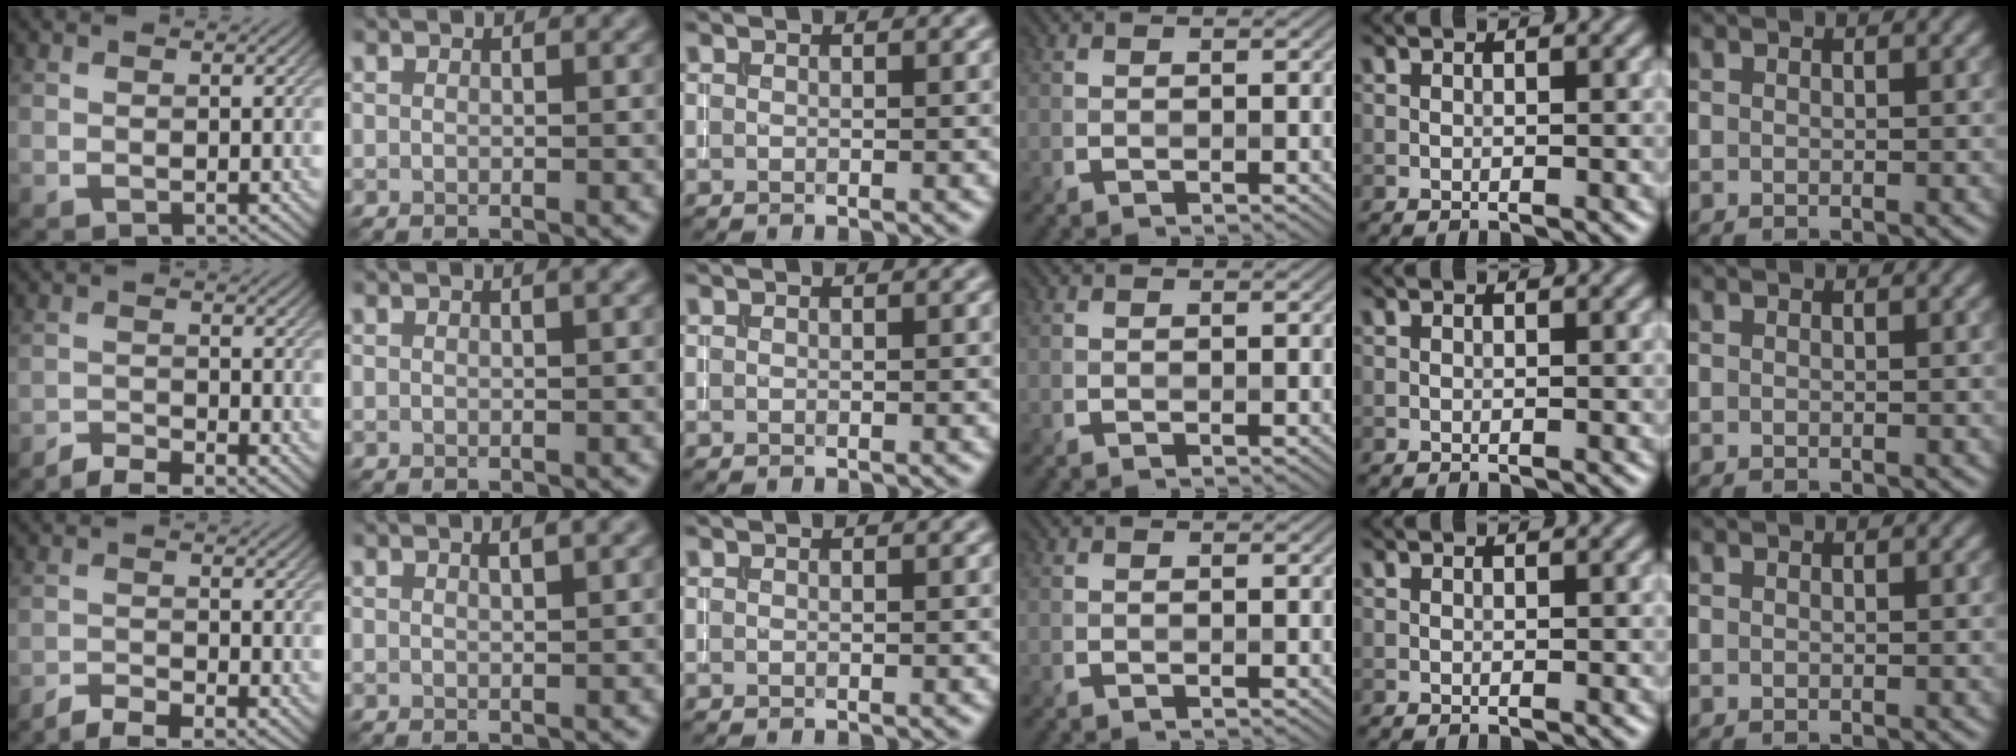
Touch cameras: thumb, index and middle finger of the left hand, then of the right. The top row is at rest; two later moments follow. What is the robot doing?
{"motion": "pour", "object": "almond"}